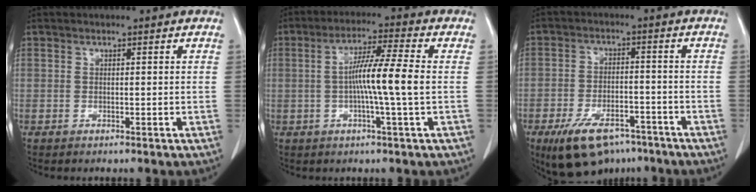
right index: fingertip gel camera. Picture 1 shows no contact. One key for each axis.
{"total": 8.5, "fx": -0.5, "fy": -0.8, "fz": 8.4, "tx": -0.152, "ty": 0.005, "tz": -0.015}
{"total": 12.2, "fx": -8.4, "fy": 5.6, "fz": 6.8, "tx": -0.121, "ty": -0.004, "tz": -0.132}